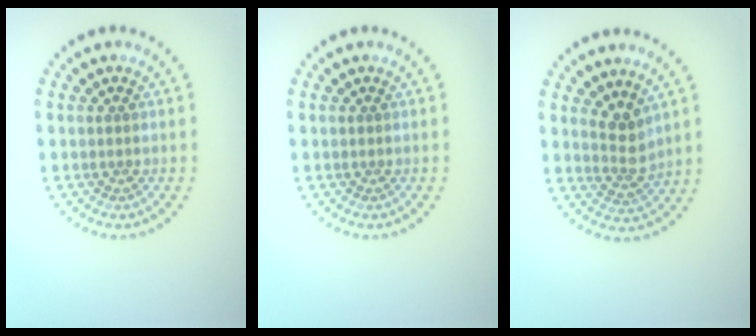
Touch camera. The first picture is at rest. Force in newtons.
{"total": 0.0}
{"total": 2.5, "press": 2.1, "slide": 1.4}